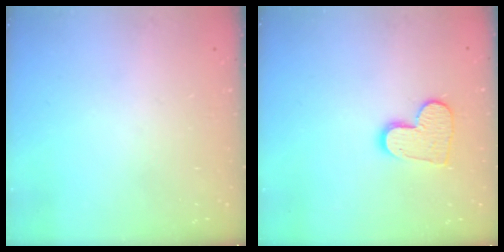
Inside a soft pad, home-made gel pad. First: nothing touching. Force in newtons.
{"total": 11.2, "press": 11.1, "slide": 0.7}